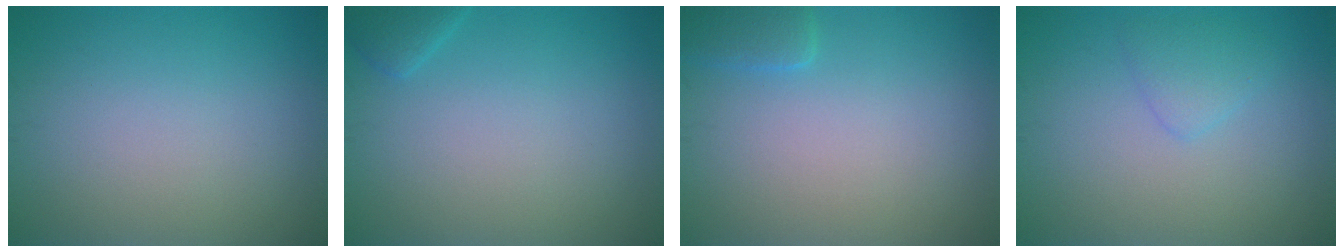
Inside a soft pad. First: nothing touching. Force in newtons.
{"total": 1.3, "press": 1.3, "slide": 0.1}
{"total": 1.7, "press": 1.7, "slide": 0.1}
{"total": 1.6, "press": 1.6, "slide": 0.1}